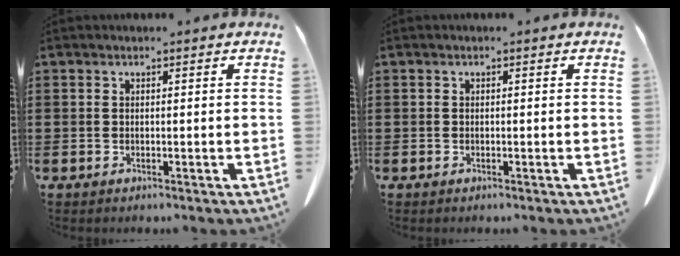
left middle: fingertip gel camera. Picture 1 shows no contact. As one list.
[{"total": 0.0}]